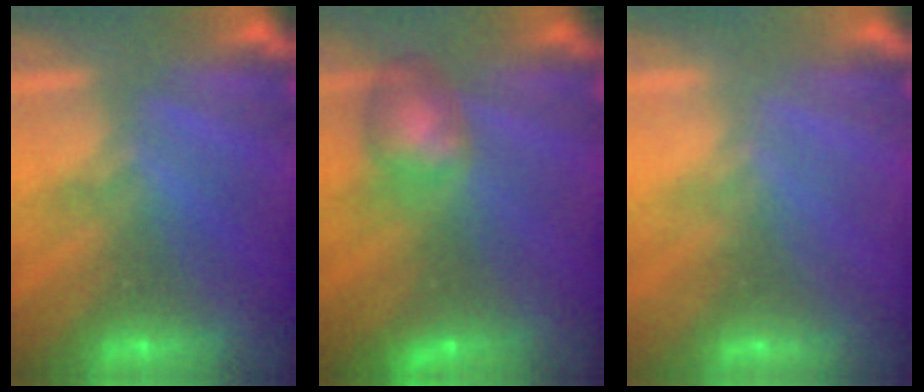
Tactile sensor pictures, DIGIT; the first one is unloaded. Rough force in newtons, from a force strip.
{"total": 5.5}
{"total": 2.3}